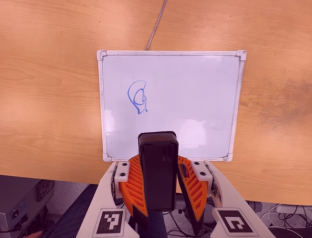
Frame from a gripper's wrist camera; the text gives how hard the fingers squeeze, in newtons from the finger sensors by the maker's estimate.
{"total": 8.6, "left": 9.4, "right": 7.7}